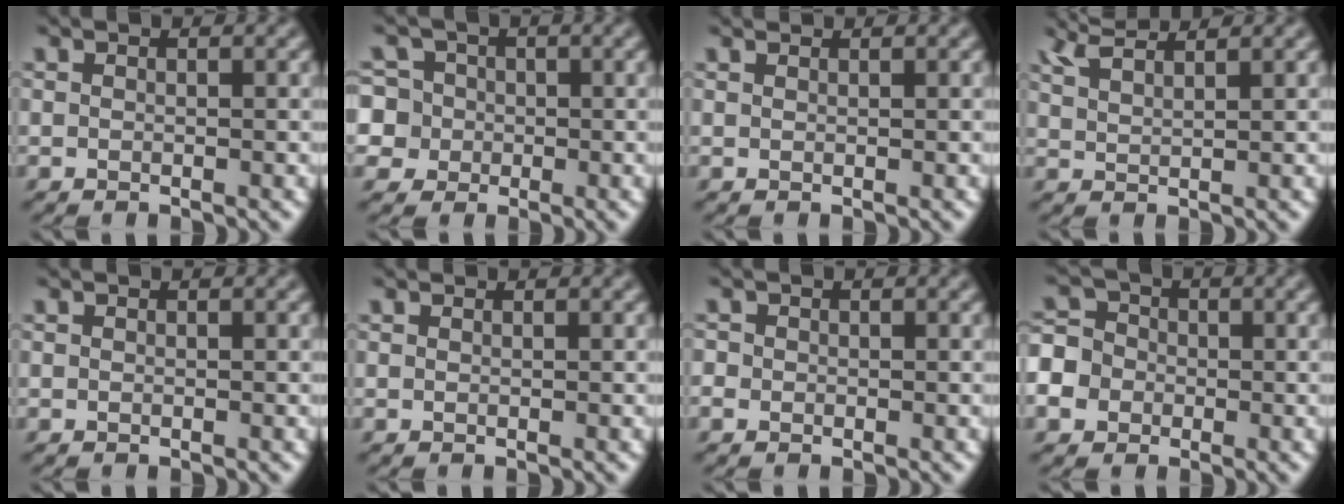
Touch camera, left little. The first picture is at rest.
{"total": 7.5, "force": [0.9, 6.9, 2.8], "torque": [-0.056, 0.040, -0.019]}
{"total": 0.9, "force": [0.9, -0.1, 0.1], "torque": [-0.011, 0.005, 0.019]}
{"total": 3.1, "force": [2.9, 0.1, 1.0], "torque": [-0.032, 0.012, 0.057]}
{"total": 0.0}
{"total": 0.6, "force": [0.6, 0.0, 0.0], "torque": [-0.005, 0.004, 0.014]}
{"total": 1.2, "force": [-0.1, 1.2, 0.3], "torque": [-0.007, 0.001, -0.003]}
{"total": 8.6, "force": [-3.1, 7.5, 2.9], "torque": [-0.077, -0.007, -0.089]}